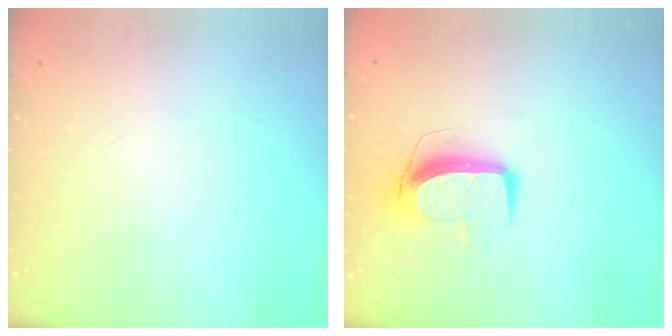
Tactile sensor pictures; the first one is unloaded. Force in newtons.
{"total": 10.5, "press": 10.4, "slide": 0.9}